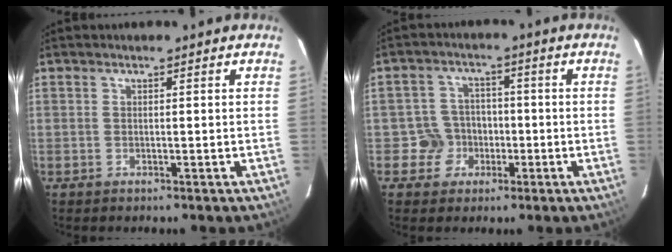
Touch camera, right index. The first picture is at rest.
{"total": 5.6, "force": [-1.9, 5.3, 0.5], "torque": [-0.010, 0.015, -0.030]}